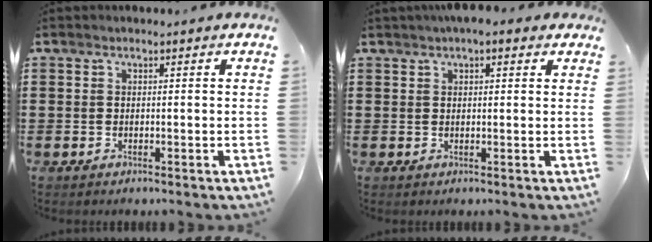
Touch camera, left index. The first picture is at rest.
{"total": 2.3, "force": [1.7, 0.9, 1.3], "torque": [-0.030, 0.009, 0.030]}